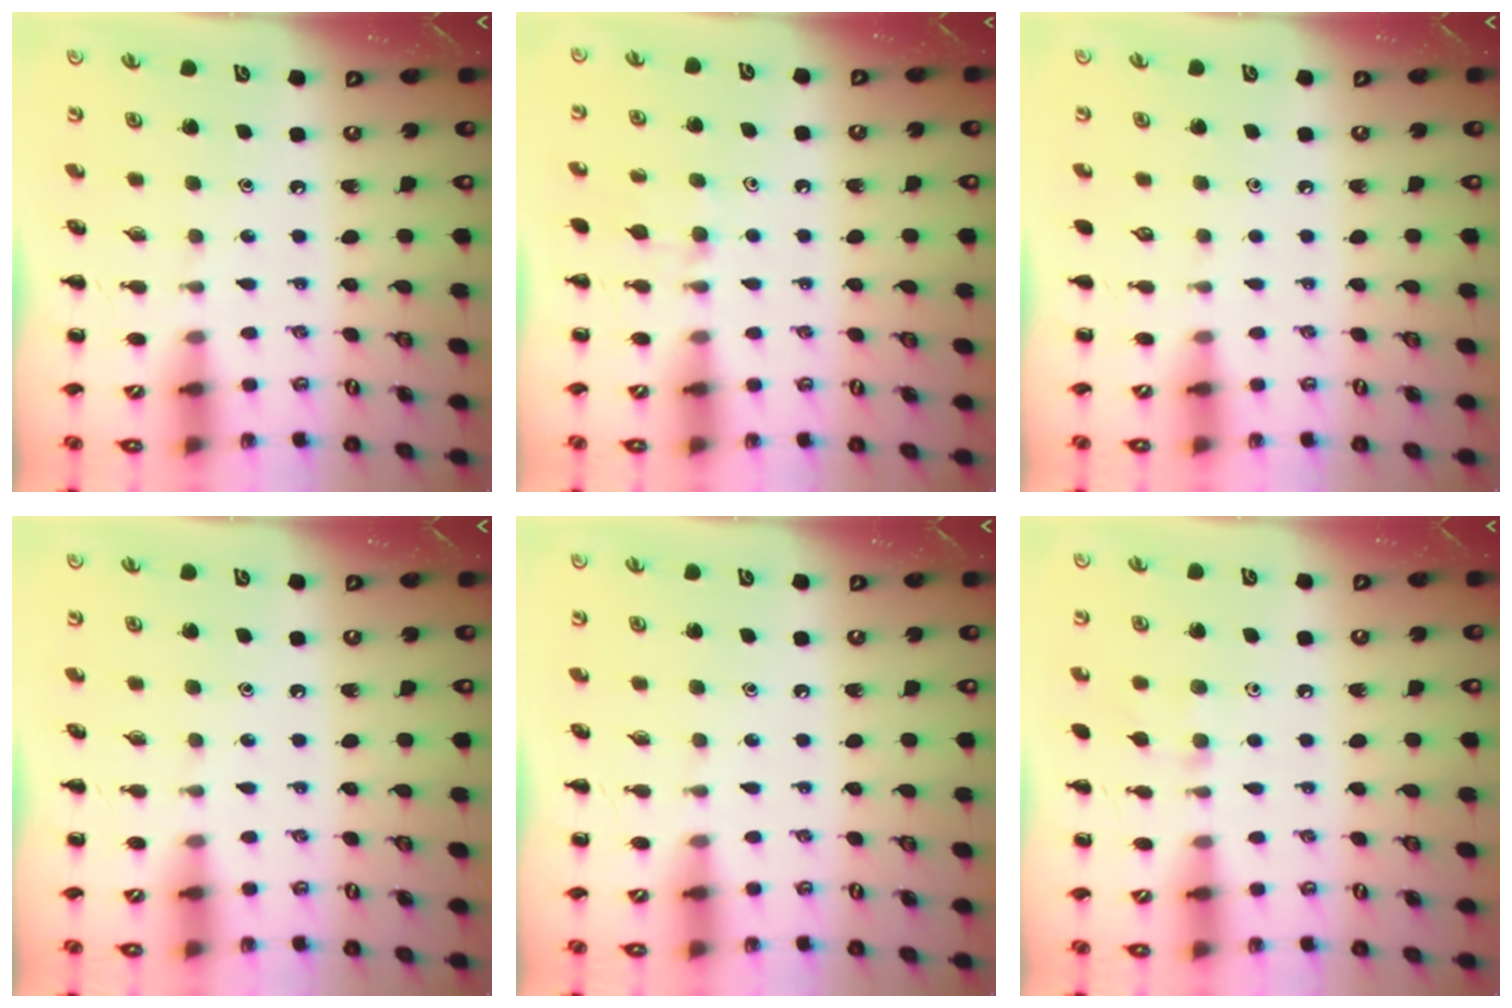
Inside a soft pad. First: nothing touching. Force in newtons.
{"total": 7.2, "press": 6.9, "slide": 1.9}
{"total": 0.0}
{"total": 0.0}
{"total": 0.0}
{"total": 5.7, "press": 5.4, "slide": 1.9}